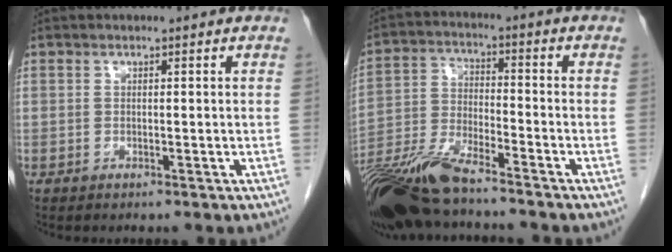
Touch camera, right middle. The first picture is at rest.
{"total": 13.7, "force": [-11.1, 2.2, 7.8], "torque": [-0.163, -0.026, -0.210]}